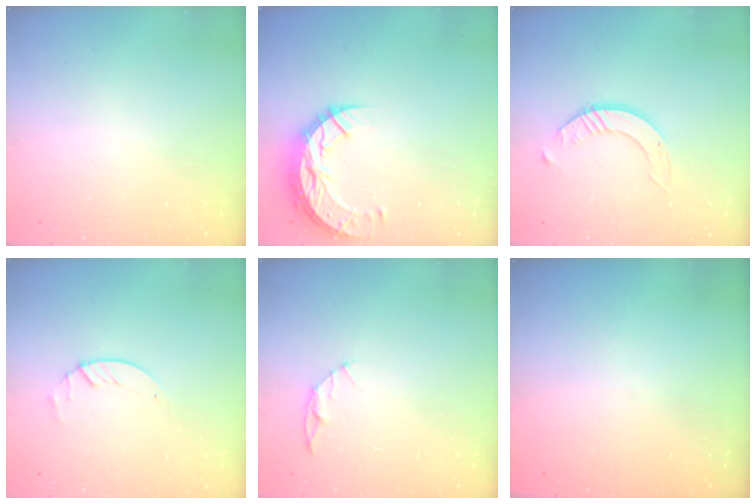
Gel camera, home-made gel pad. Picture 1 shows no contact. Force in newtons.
{"total": 10.3, "press": 10.2, "slide": 0.7}
{"total": 2.5, "press": 2.5, "slide": 0.3}
{"total": 1.8, "press": 1.8, "slide": 0.2}
{"total": 5.7, "press": 5.6, "slide": 0.7}
{"total": 0.0}